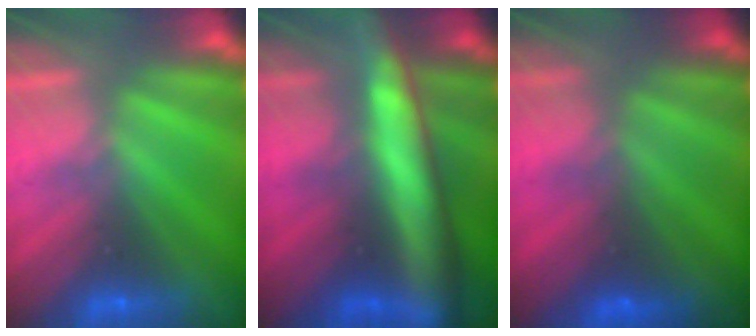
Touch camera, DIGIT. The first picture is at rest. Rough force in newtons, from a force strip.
{"total": 6.3}
{"total": 6.9}